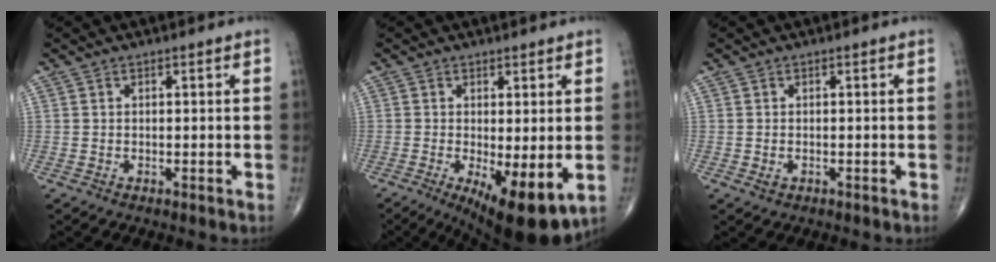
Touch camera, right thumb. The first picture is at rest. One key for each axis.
{"total": 11.3, "fx": -3.1, "fy": 3.7, "fz": 10.2, "tx": -0.148, "ty": -0.027, "tz": -0.036}
{"total": 1.2, "fx": -0.3, "fy": 0.8, "fz": 0.8, "tx": -0.014, "ty": -0.001, "tz": -0.002}